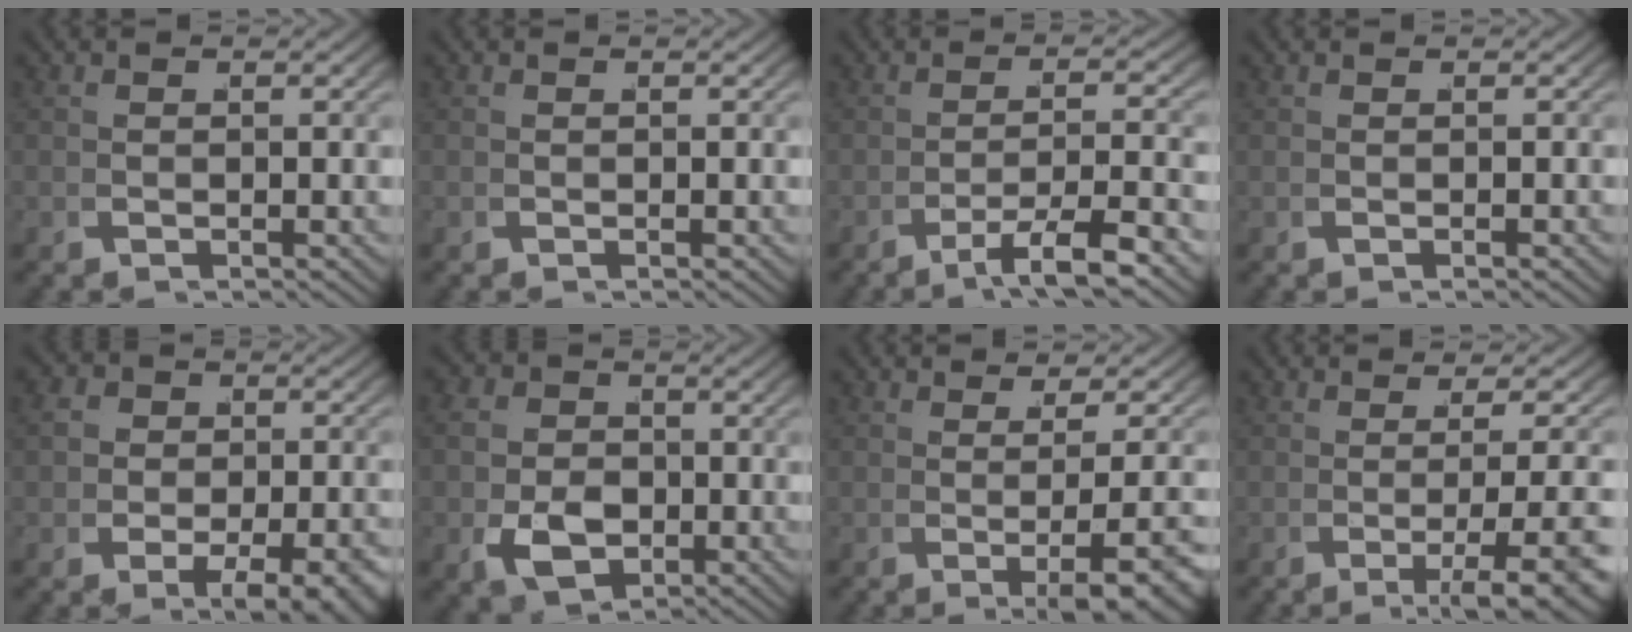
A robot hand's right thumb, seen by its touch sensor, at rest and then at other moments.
{"total": 0.0}
{"total": 4.3, "force": [-1.4, 1.5, 3.7], "torque": [-0.066, 0.000, -0.018]}
{"total": 0.0}
{"total": 5.1, "force": [-1.1, 3.4, 3.5], "torque": [-0.054, -0.018, -0.012]}
{"total": 5.6, "force": [-0.3, 4.5, 3.3], "torque": [-0.061, -0.022, 0.006]}
{"total": 4.9, "force": [-0.3, 1.4, 4.6], "torque": [-0.064, -0.006, 0.001]}
{"total": 6.1, "force": [-1.9, 1.9, 5.4], "torque": [-0.082, -0.009, -0.020]}